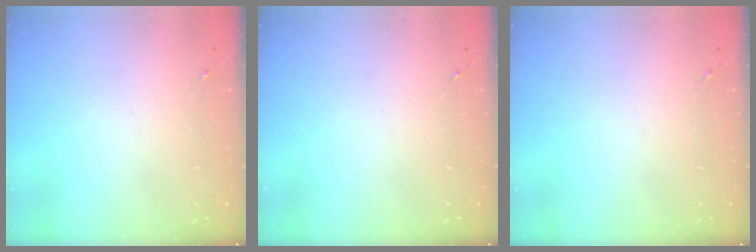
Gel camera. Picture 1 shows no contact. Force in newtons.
{"total": 0.0}
{"total": 0.0}